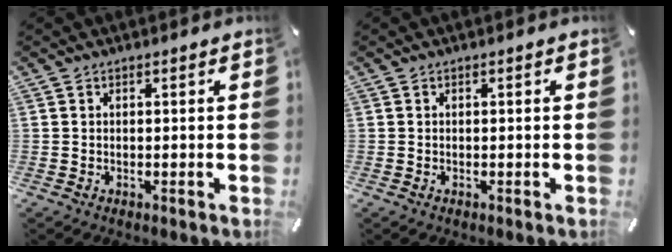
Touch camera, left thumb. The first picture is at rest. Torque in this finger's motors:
{"motor_torque": [-0.10, 0.02, -0.03, -0.02, 0.00]}